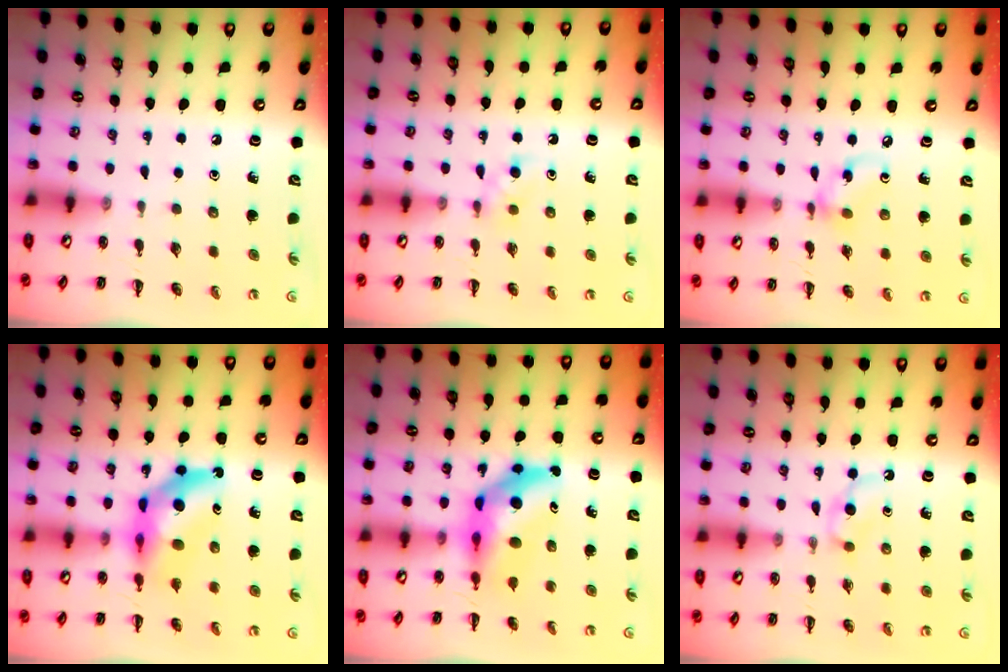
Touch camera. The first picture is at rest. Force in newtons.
{"total": 3.0, "press": 2.7, "slide": 1.2}
{"total": 6.4, "press": 6.4, "slide": 1.0}
{"total": 9.2, "press": 8.6, "slide": 3.1}
{"total": 7.7, "press": 7.1, "slide": 2.9}
{"total": 3.7, "press": 3.4, "slide": 1.5}